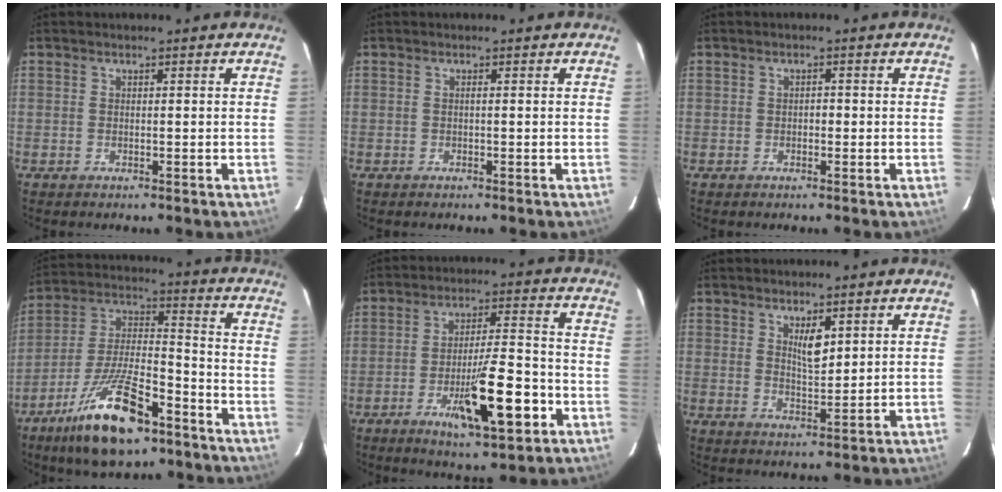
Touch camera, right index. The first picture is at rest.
{"total": 0.0}
{"total": 0.9, "force": [-0.2, 0.5, 0.7], "torque": [-0.009, 0.003, -0.005]}
{"total": 16.7, "force": [-10.8, 4.3, 12.1], "torque": [-0.249, -0.014, -0.196]}
{"total": 12.6, "force": [-5.1, 1.9, 11.4], "torque": [-0.186, -0.005, -0.078]}
{"total": 3.7, "force": [1.8, 1.1, 3.1], "torque": [-0.057, -0.004, 0.035]}